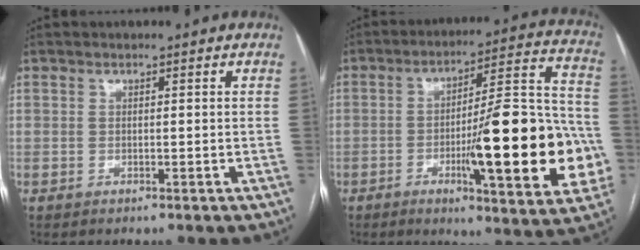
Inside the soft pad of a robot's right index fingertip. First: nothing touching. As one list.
[{"total": 22.9, "force": [-5.4, 3.7, 22.0], "torque": [-0.268, 0.011, -0.069]}]